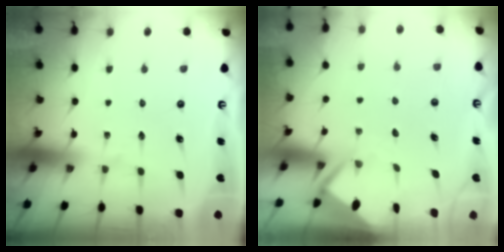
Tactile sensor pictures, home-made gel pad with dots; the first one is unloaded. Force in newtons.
{"total": 3.8, "press": 3.8, "slide": 0.3}